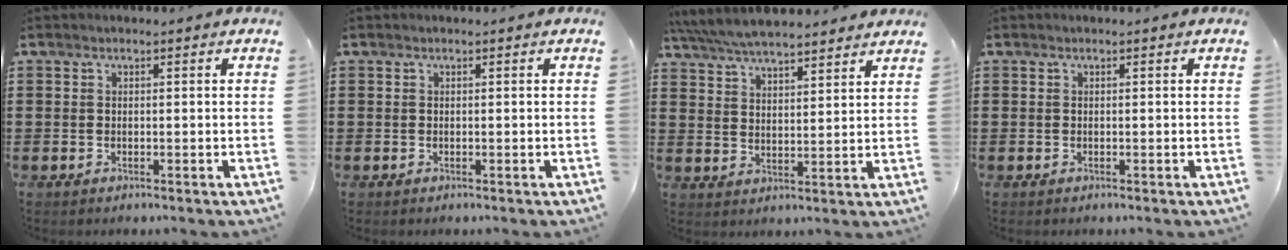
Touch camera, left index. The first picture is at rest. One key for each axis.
{"total": 0.0}
{"total": 5.8, "fx": 5.6, "fy": 0.6, "fz": 1.4, "tx": -0.051, "ty": -0.020, "tz": 0.101}
{"total": 0.0}